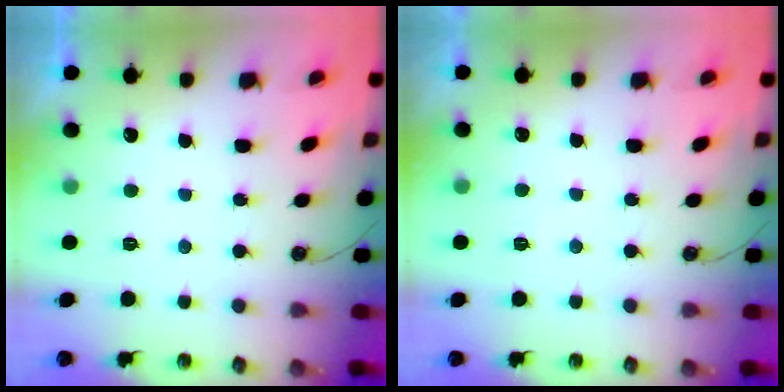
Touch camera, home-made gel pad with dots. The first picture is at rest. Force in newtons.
{"total": 2.4, "press": 2.4, "slide": 0.4}